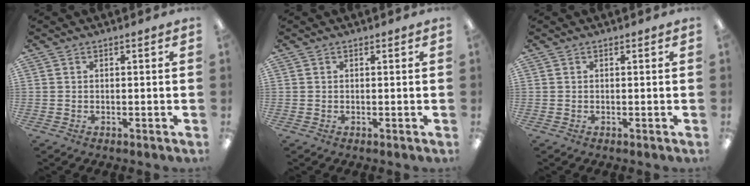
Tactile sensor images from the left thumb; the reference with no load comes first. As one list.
[{"total": 0.0}, {"total": 0.0}]